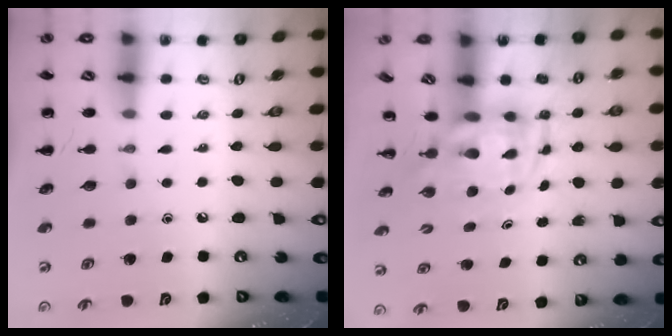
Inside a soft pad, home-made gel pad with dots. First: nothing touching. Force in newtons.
{"total": 3.6, "press": 3.5, "slide": 0.9}